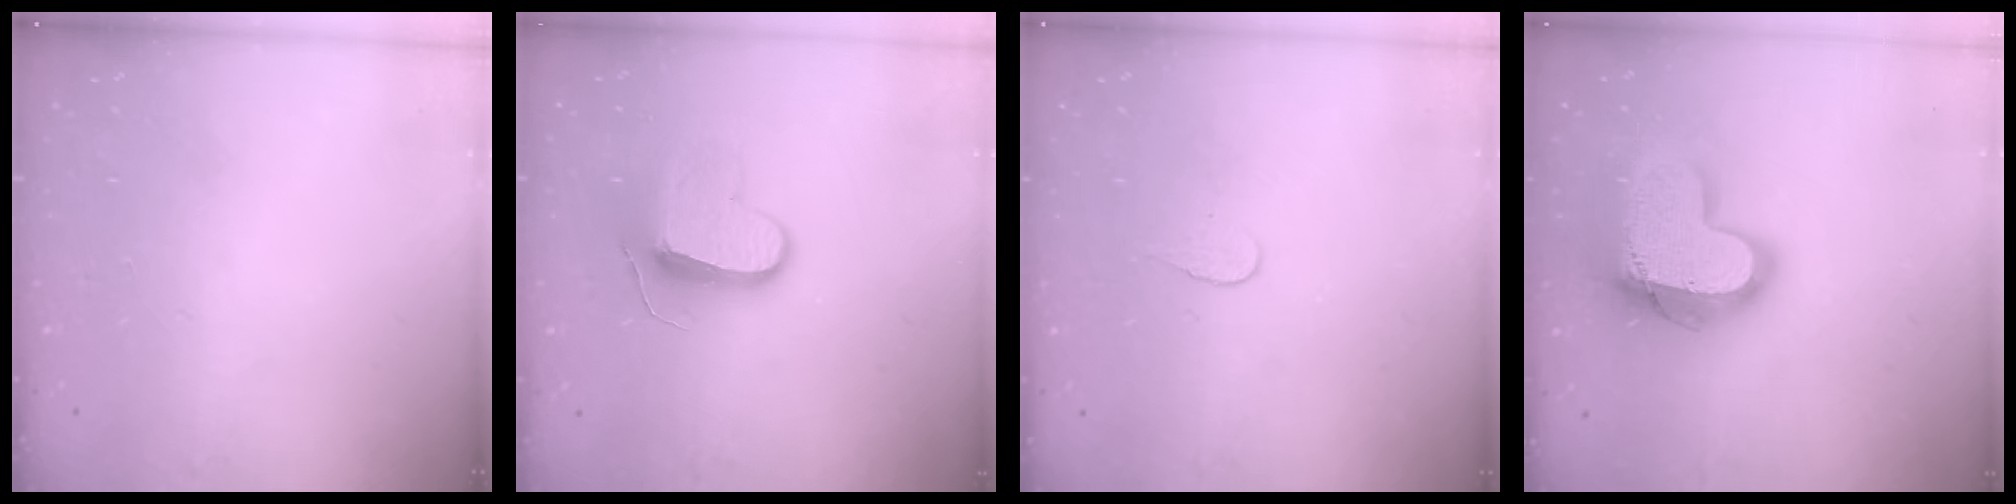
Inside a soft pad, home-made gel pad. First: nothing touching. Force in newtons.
{"total": 10.3, "press": 10.2, "slide": 1.2}
{"total": 3.9, "press": 3.9, "slide": 0.3}
{"total": 18.9, "press": 18.8, "slide": 1.5}